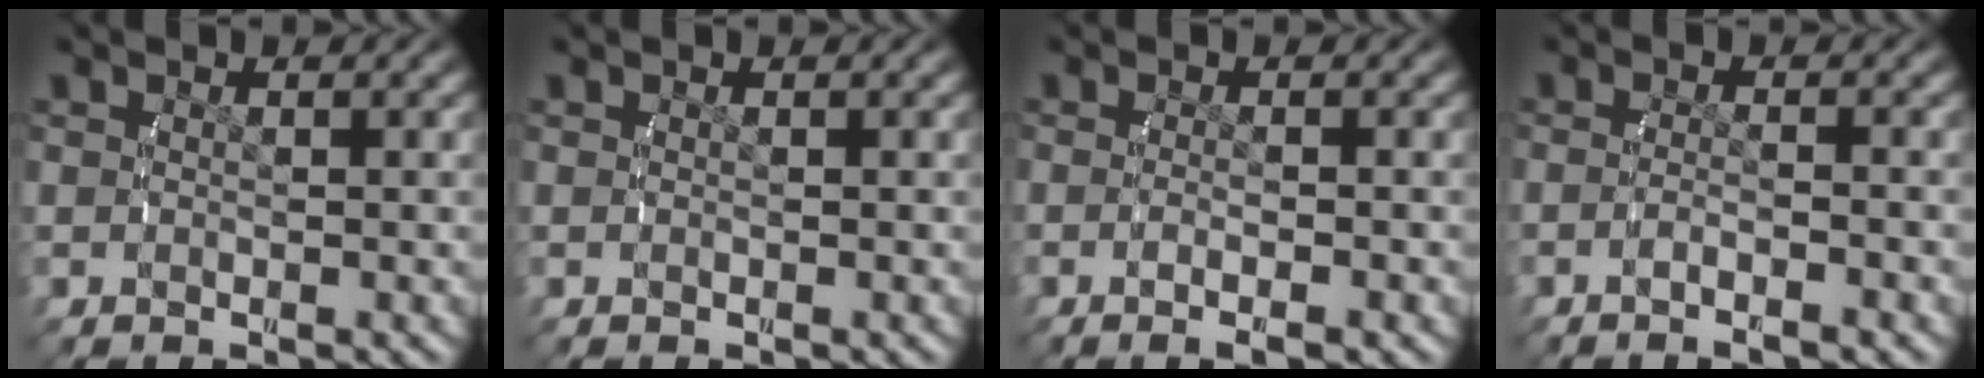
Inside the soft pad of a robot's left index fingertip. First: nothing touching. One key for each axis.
{"total": 0.0}
{"total": 2.1, "fx": -1.4, "fy": -0.1, "fz": 1.5, "tx": -0.028, "ty": -0.001, "tz": -0.022}
{"total": 2.1, "fx": -1.6, "fy": -0.4, "fz": 1.3, "tx": -0.027, "ty": -0.002, "tz": -0.028}